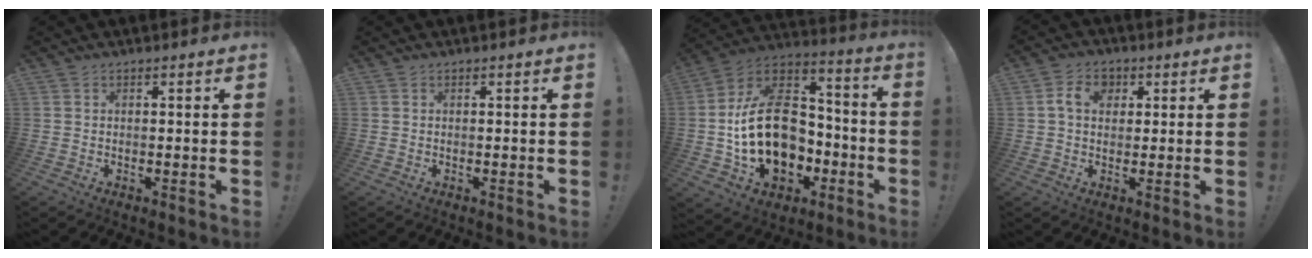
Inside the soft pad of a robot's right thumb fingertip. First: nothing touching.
{"total": 0.0}
{"total": 24.3, "force": [-3.8, 17.2, 16.8], "torque": [-0.293, 0.024, -0.046]}
{"total": 7.2, "force": [1.9, 5.1, 4.8], "torque": [-0.065, 0.009, 0.032]}